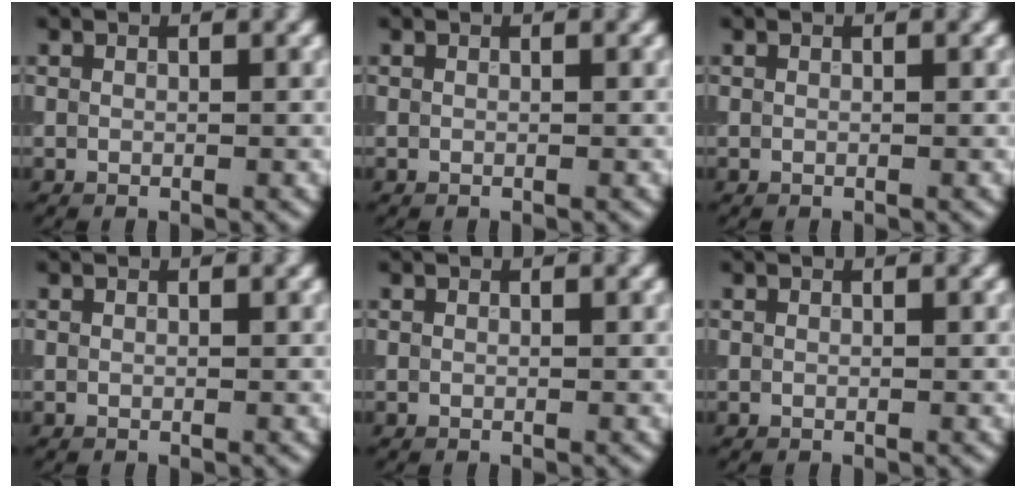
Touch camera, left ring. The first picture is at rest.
{"total": 0.0}
{"total": 0.0}
{"total": 0.0}
{"total": 0.0}
{"total": 0.0}